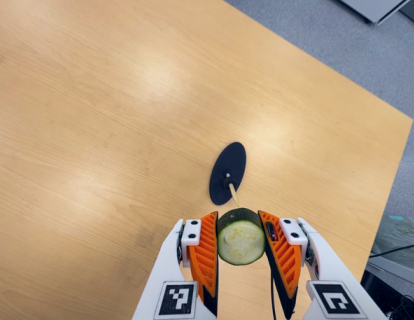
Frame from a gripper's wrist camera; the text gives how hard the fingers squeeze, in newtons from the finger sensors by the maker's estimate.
{"total": 13.3, "left": 12.5, "right": 14.2}